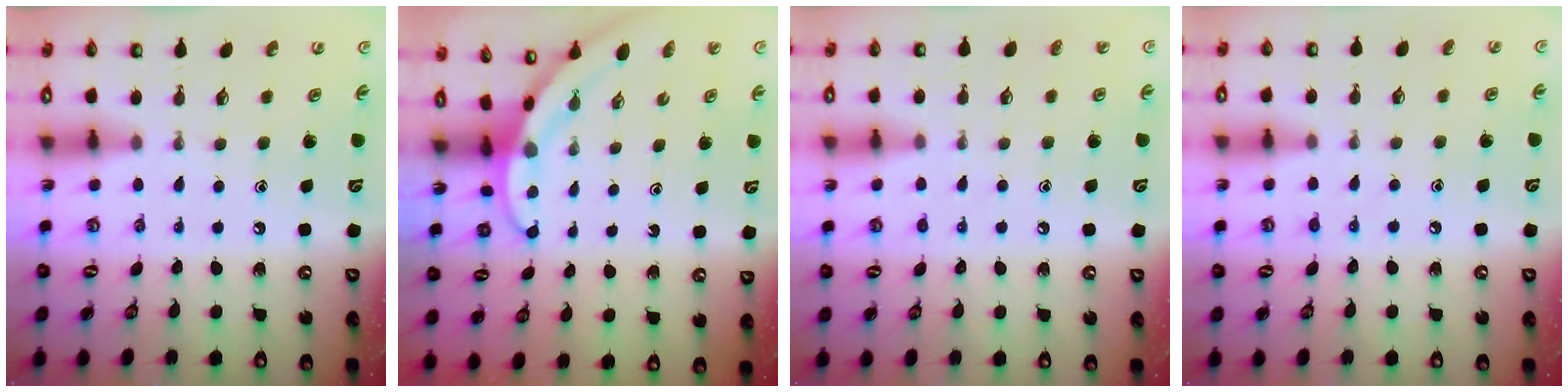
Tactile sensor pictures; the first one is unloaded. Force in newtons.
{"total": 2.8, "press": 2.8, "slide": 0.0}
{"total": 5.0, "press": 4.9, "slide": 1.0}
{"total": 4.4, "press": 4.3, "slide": 0.6}